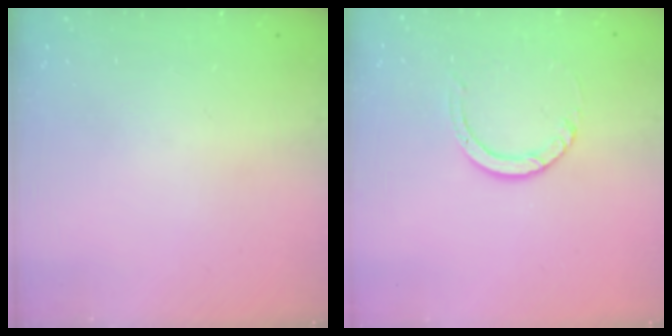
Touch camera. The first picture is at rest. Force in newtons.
{"total": 3.2, "press": 3.2, "slide": 0.3}